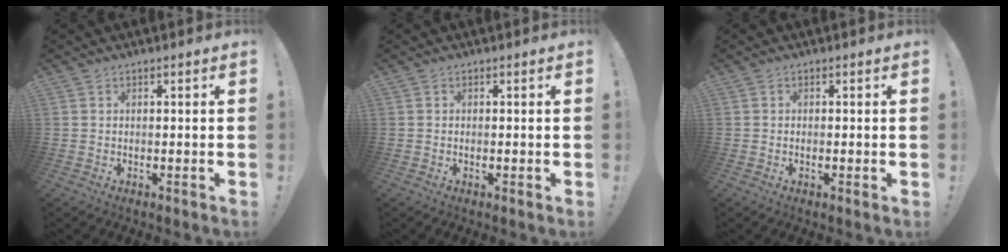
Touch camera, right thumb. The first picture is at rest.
{"total": 0.0}
{"total": 0.6, "force": [0.0, 0.0, 0.6], "torque": [-0.002, -0.004, -0.001]}